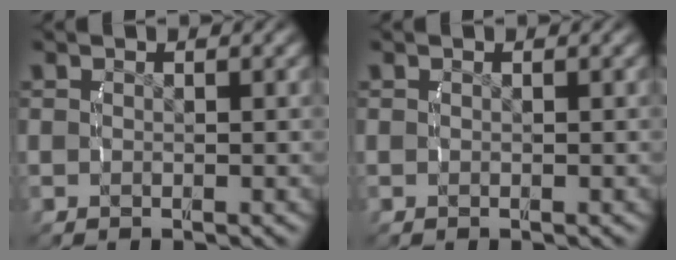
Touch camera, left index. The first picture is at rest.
{"total": 0.0}